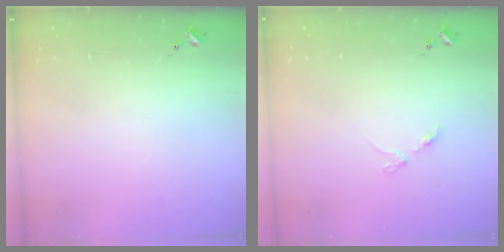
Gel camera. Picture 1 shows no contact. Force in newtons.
{"total": 3.4, "press": 3.4, "slide": 0.5}